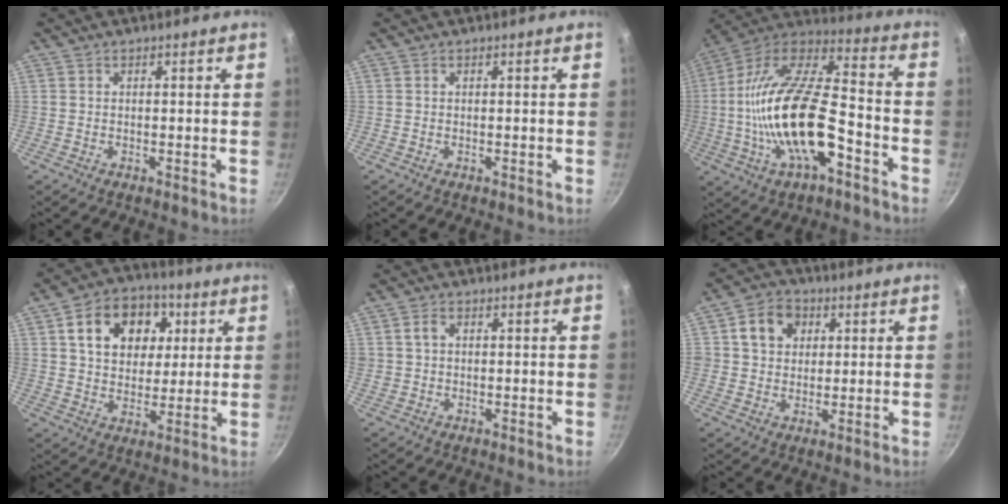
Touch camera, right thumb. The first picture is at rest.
{"total": 0.0}
{"total": 24.6, "force": [-6.5, 10.6, 21.2], "torque": [-0.387, 0.042, -0.129]}
{"total": 15.4, "force": [4.9, 11.6, 8.9], "torque": [-0.113, 0.005, 0.073]}
{"total": 2.3, "force": [0.4, 1.9, 1.3], "torque": [-0.014, 0.007, 0.008]}
{"total": 7.9, "force": [2.4, 6.6, 3.7], "torque": [-0.032, 0.006, 0.032]}